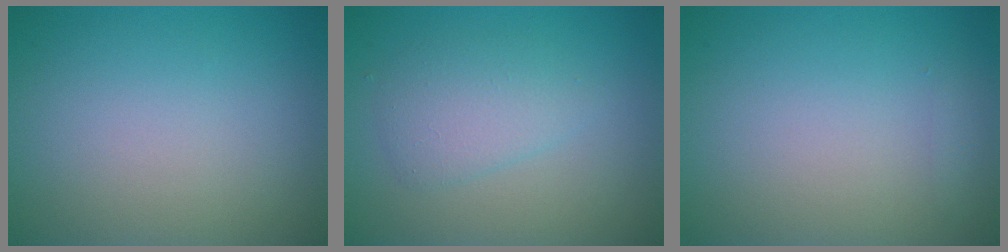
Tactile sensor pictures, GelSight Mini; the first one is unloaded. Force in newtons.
{"total": 2.6, "press": 2.6, "slide": 0.1}
{"total": 0.6, "press": 0.6, "slide": 0.0}